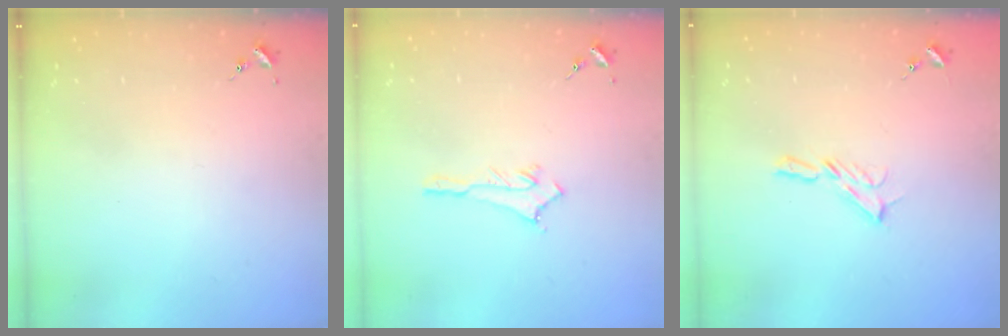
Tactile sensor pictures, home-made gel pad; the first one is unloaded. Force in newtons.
{"total": 2.9, "press": 2.9, "slide": 0.3}
{"total": 5.9, "press": 5.9, "slide": 0.5}